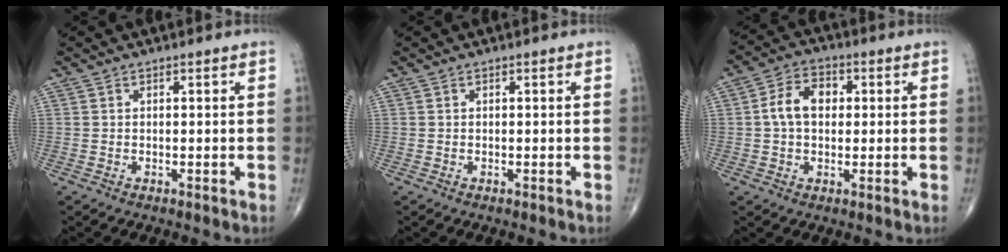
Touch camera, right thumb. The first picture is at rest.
{"total": 0.0}
{"total": 7.6, "force": [0.7, 5.2, 5.4], "torque": [-0.087, 0.018, 0.005]}